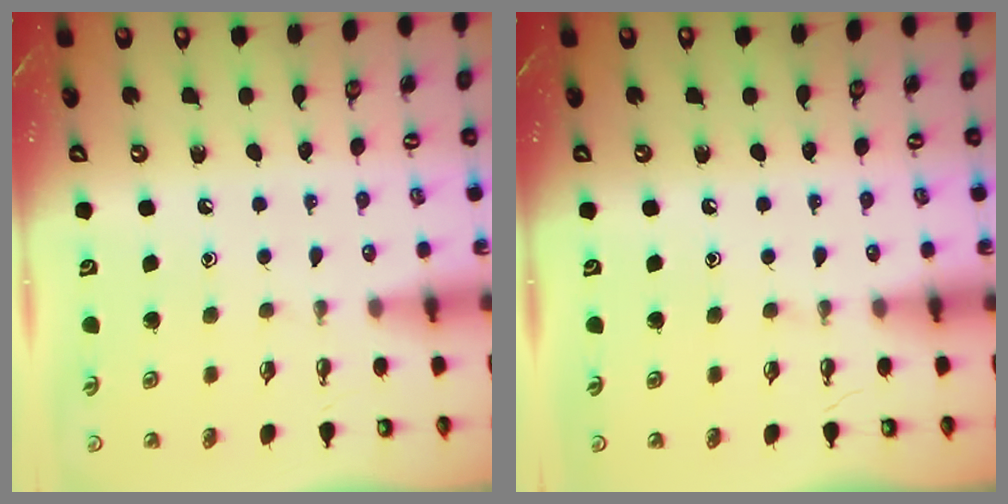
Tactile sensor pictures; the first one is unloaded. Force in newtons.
{"total": 0.0}